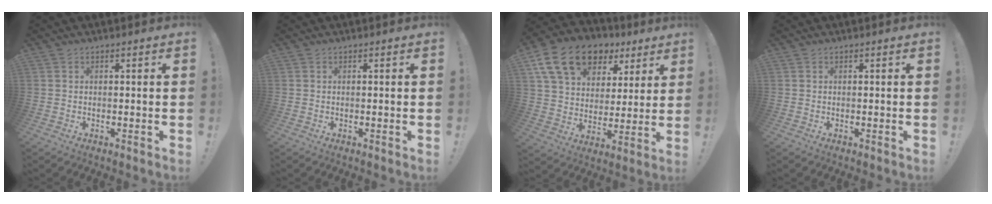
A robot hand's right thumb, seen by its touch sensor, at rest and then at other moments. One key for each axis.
{"total": 0.0}
{"total": 18.2, "fx": 10.3, "fy": 11.6, "fz": 9.6, "tx": -0.159, "ty": -0.047, "tz": 0.189}
{"total": 0.0}